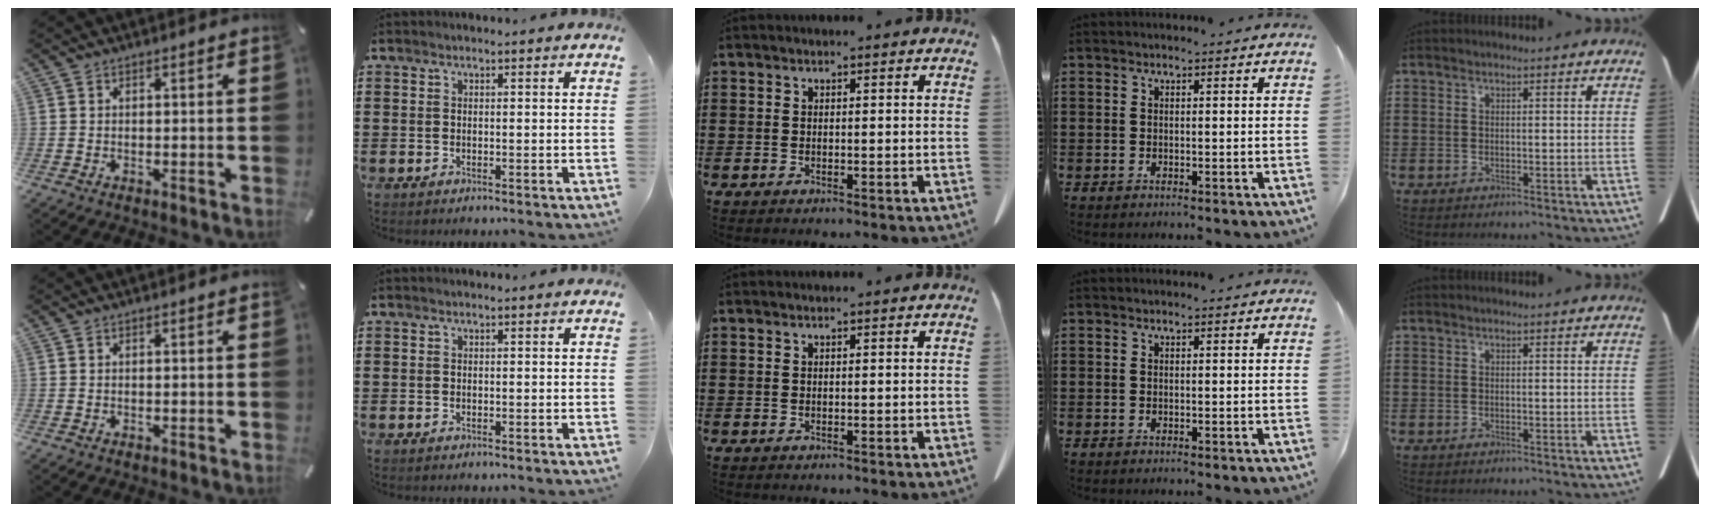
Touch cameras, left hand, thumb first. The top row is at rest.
{}